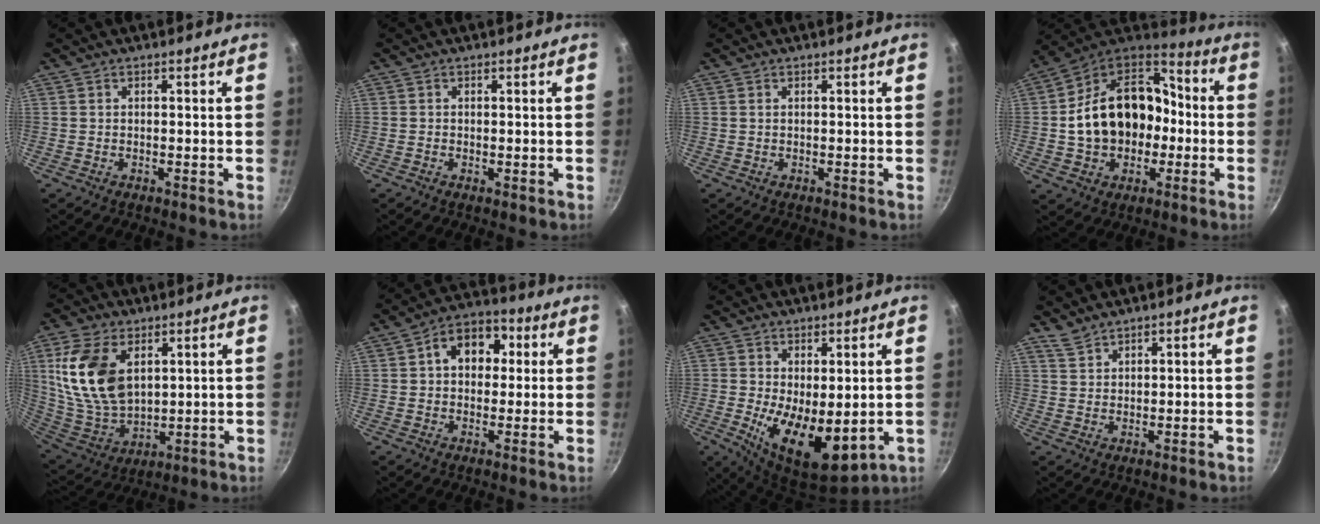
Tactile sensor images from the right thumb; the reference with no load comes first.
{"total": 0.0}
{"total": 0.0}
{"total": 21.3, "force": [-1.6, 16.0, 14.0], "torque": [-0.215, 0.060, -0.026]}
{"total": 17.8, "force": [5.4, 10.9, 12.9], "torque": [-0.238, -0.028, 0.118]}
{"total": 10.2, "force": [2.2, 7.6, 6.6], "torque": [-0.054, 0.018, 0.016]}
{"total": 12.4, "force": [-0.4, 6.1, 10.8], "torque": [-0.159, -0.028, 0.009]}
{"total": 2.6, "force": [2.5, 0.7, 0.5], "torque": [-0.006, -0.003, 0.054]}